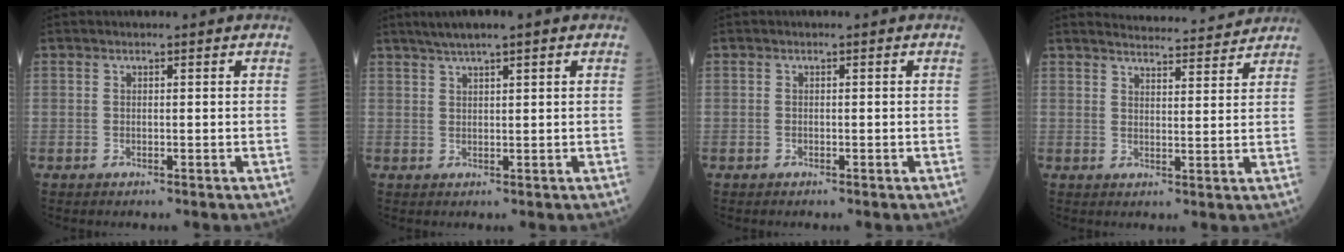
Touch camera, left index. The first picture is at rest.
{"total": 5.1, "force": [4.0, 0.4, 3.0], "torque": [-0.054, 0.023, 0.074]}
{"total": 0.0}
{"total": 11.6, "force": [11.3, 1.0, 2.2], "torque": [-0.026, 0.005, 0.144]}